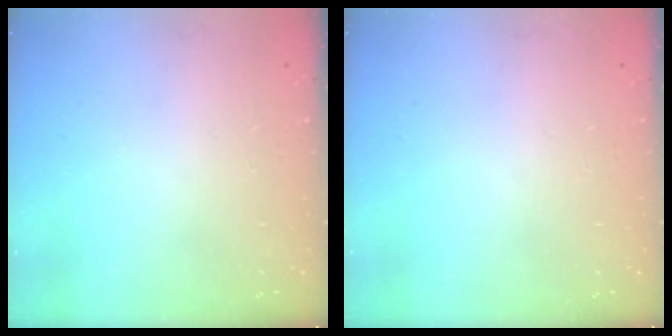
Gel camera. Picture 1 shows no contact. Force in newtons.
{"total": 0.0}